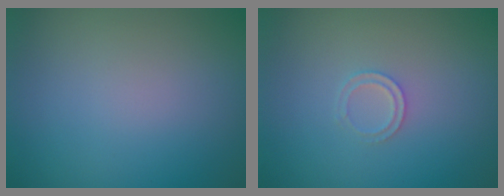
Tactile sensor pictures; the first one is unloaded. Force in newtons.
{"total": 1.2, "press": 1.2, "slide": 0.2}